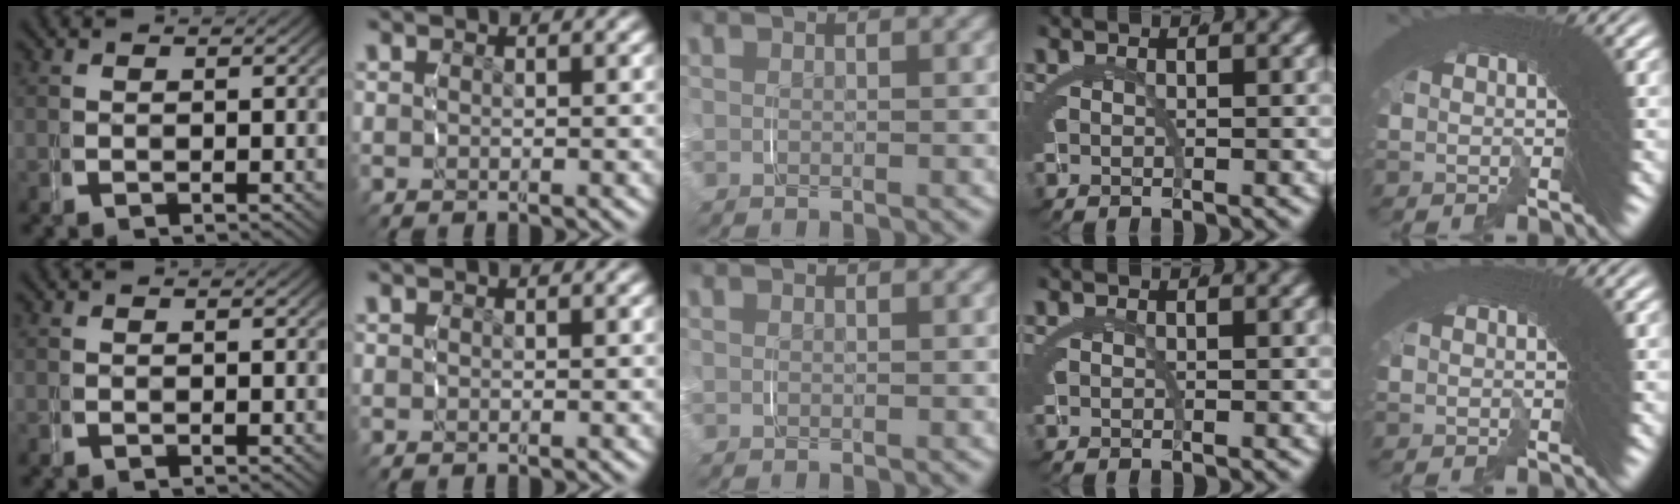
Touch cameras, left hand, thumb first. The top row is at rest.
{}